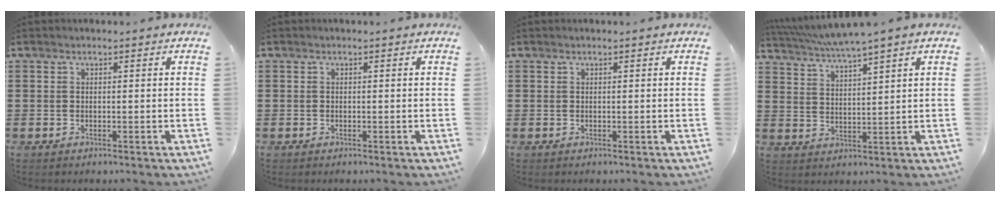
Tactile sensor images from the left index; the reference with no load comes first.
{"total": 0.0}
{"total": 0.0}
{"total": 3.6, "force": [3.2, -0.8, 1.5], "torque": [-0.039, -0.019, 0.054]}